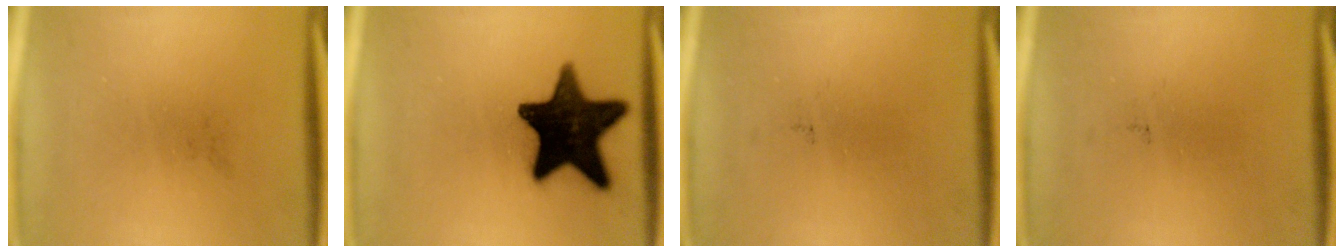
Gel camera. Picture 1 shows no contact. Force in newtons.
{"total": 17.8}
{"total": 0.0}
{"total": 0.0}